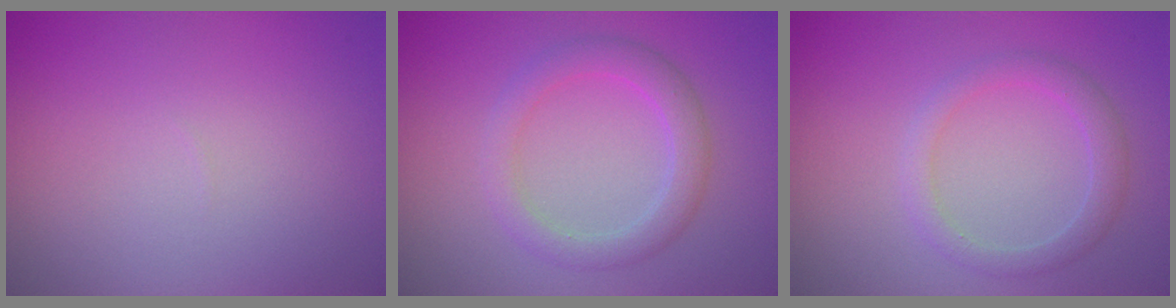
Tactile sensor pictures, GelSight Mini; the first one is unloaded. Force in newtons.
{"total": 3.1, "press": 3.1, "slide": 0.2}
{"total": 2.3, "press": 2.3, "slide": 0.1}